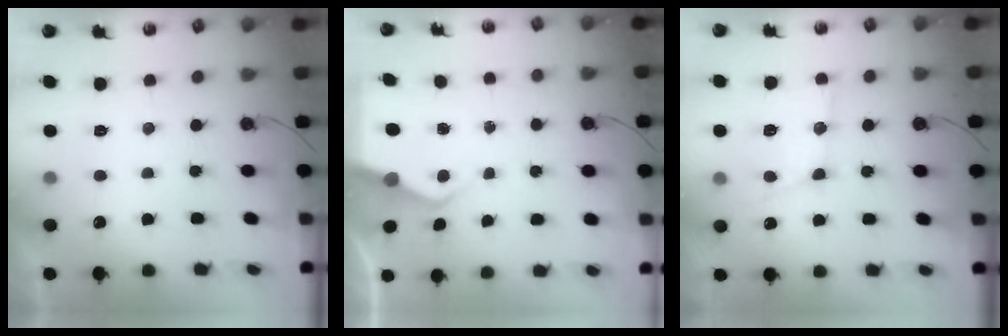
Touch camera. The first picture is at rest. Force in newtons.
{"total": 4.7, "press": 4.7, "slide": 0.5}
{"total": 13.7, "press": 13.6, "slide": 1.5}